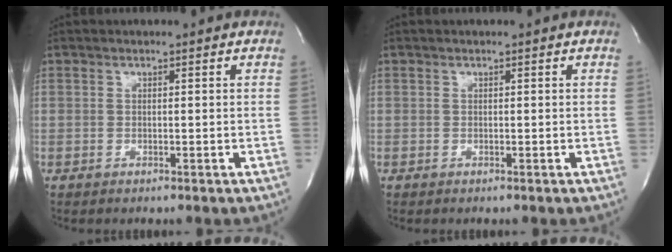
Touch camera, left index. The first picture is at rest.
{"total": 0.0}